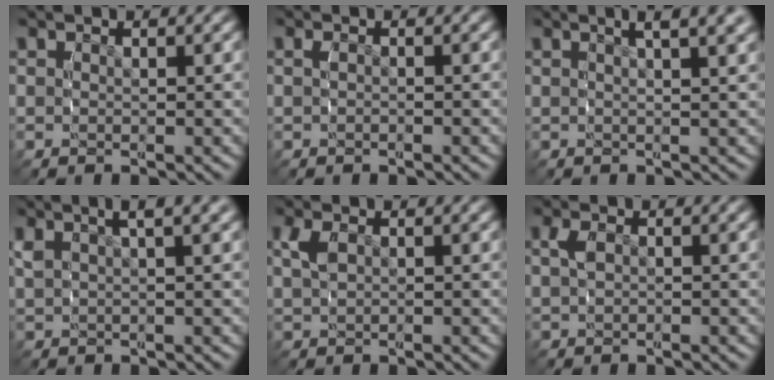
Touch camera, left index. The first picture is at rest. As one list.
[{"total": 1.0, "force": [-0.9, 0.1, 0.3], "torque": [-0.009, 0.002, -0.015]}, {"total": 4.2, "force": [2.5, 1.1, 3.2], "torque": [-0.047, 0.013, 0.034]}, {"total": 3.6, "force": [1.4, 1.5, 3.0], "torque": [-0.057, 0.015, 0.021]}, {"total": 1.6, "force": [-0.6, 1.0, 1.1], "torque": [-0.035, 0.001, -0.009]}, {"total": 1.5, "force": [-0.9, 0.7, 0.8], "torque": [-0.024, 0.001, -0.015]}]